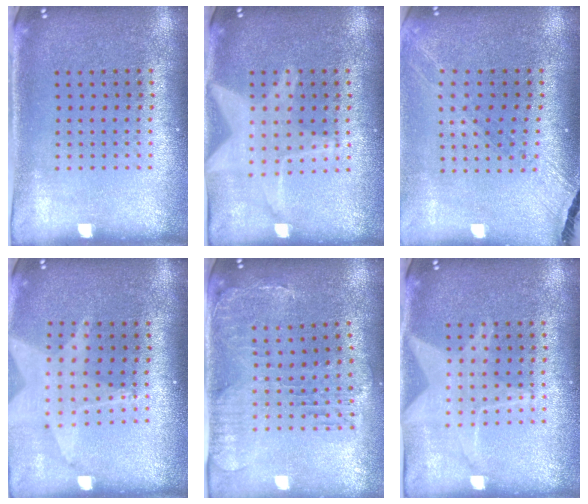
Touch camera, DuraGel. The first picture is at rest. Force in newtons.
{"total": 1.8, "press": 1.8, "slide": 0.1}
{"total": 1.4, "press": 1.4, "slide": 0.1}
{"total": 1.7, "press": 1.5, "slide": 0.7}
{"total": 0.7, "press": 0.6, "slide": 0.2}
{"total": 2.5, "press": 2.5, "slide": 0.3}